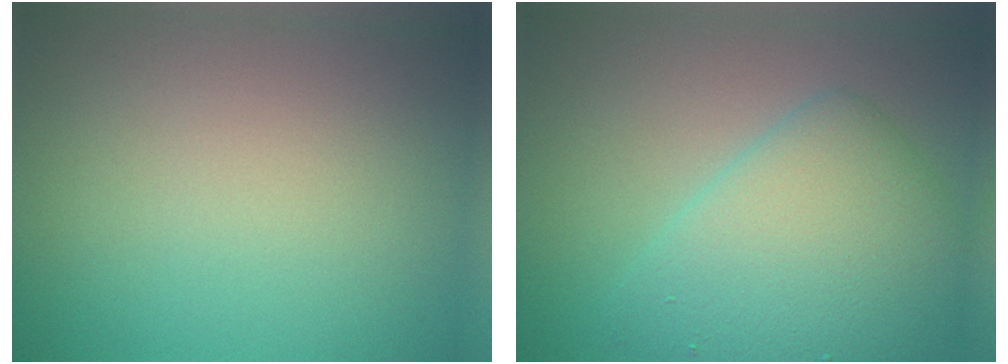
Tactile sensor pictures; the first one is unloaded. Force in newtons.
{"total": 6.6, "press": 6.6, "slide": 0.1}